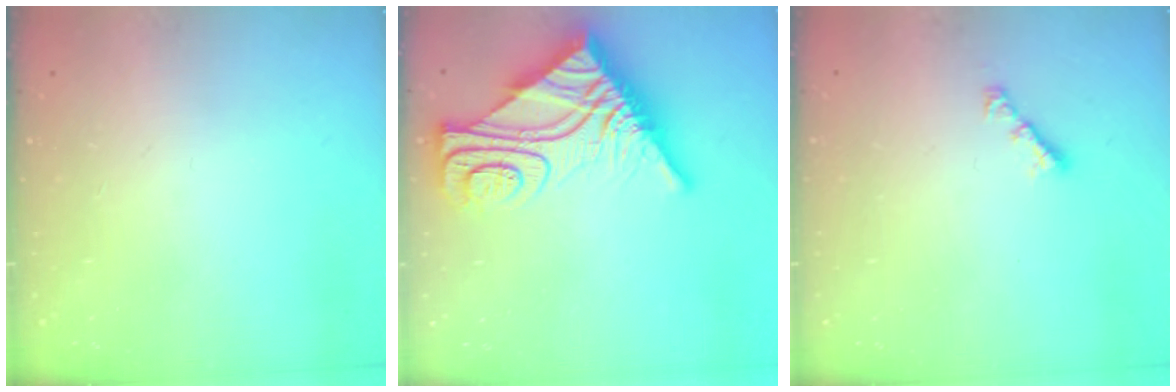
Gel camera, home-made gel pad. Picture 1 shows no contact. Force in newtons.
{"total": 18.8, "press": 18.7, "slide": 1.5}
{"total": 2.8, "press": 2.8, "slide": 0.7}